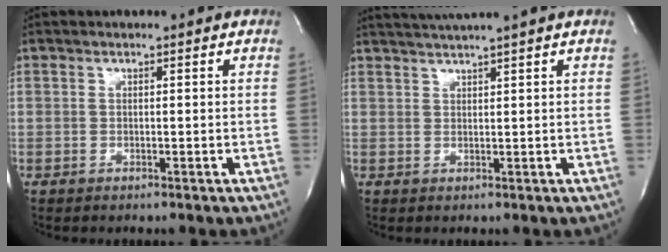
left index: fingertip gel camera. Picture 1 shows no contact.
{"total": 4.8, "force": [4.0, -1.6, 2.0], "torque": [-0.033, 0.009, 0.071]}